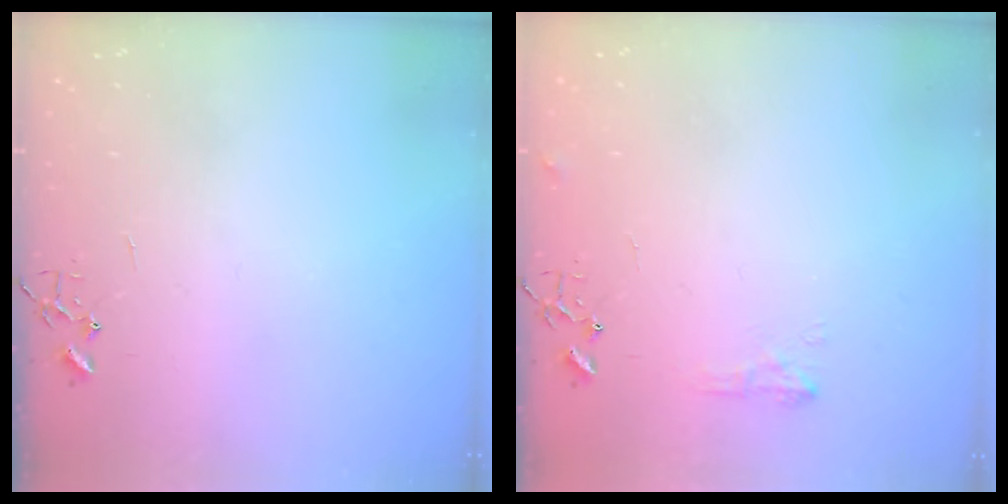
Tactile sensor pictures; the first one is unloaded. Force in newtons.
{"total": 6.4, "press": 6.3, "slide": 0.8}